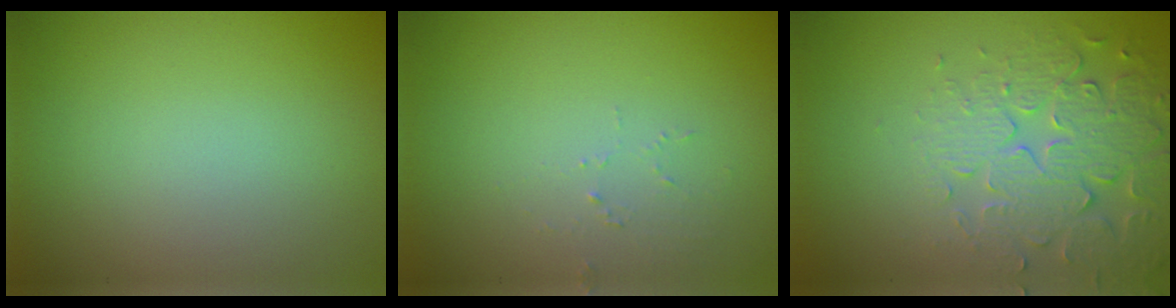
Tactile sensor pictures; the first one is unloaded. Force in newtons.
{"total": 1.1, "press": 1.1, "slide": 0.1}
{"total": 4.8, "press": 4.6, "slide": 1.5}